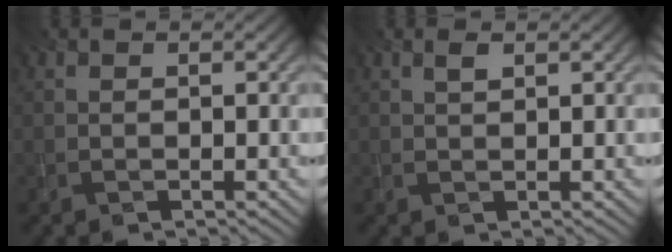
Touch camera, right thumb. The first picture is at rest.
{"total": 1.1, "force": [0.6, 0.4, 0.8], "torque": [-0.021, 0.001, 0.014]}